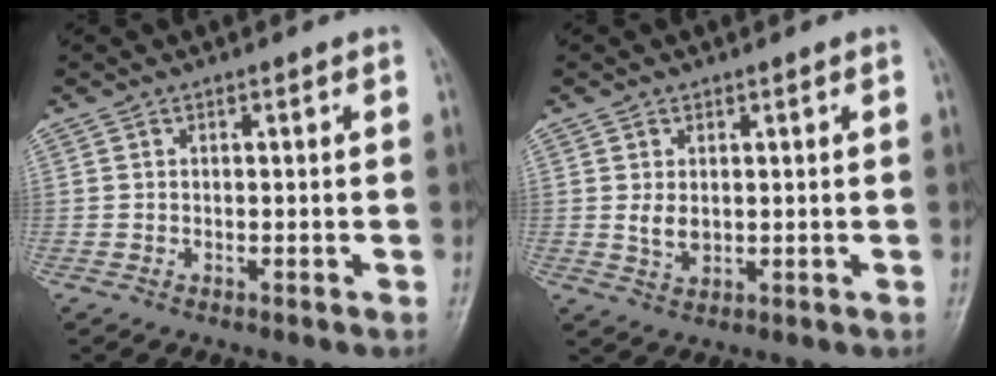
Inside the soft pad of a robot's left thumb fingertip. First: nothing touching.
{"total": 3.2, "force": [0.5, 2.2, 2.2], "torque": [-0.033, -0.008, 0.016]}